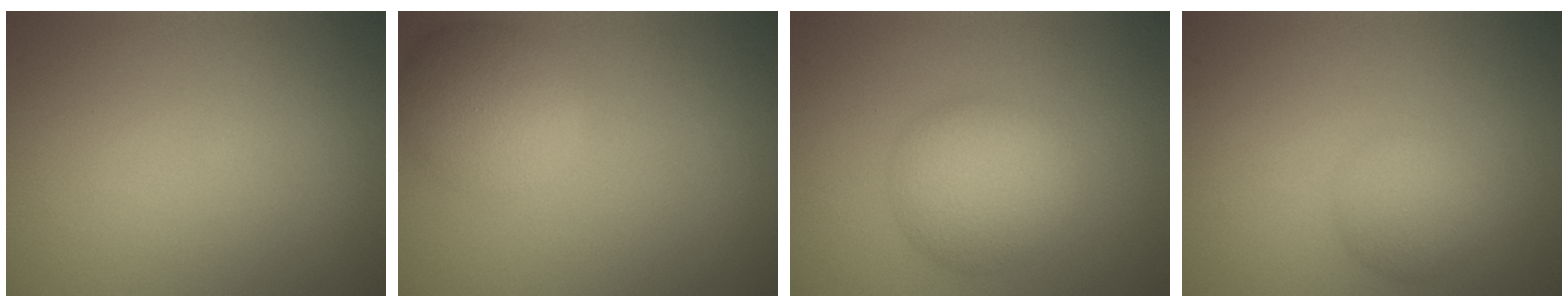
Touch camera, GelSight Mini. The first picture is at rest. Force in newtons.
{"total": 4.3, "press": 4.3, "slide": 0.2}
{"total": 5.0, "press": 5.0, "slide": 0.3}
{"total": 2.5, "press": 2.5, "slide": 0.1}